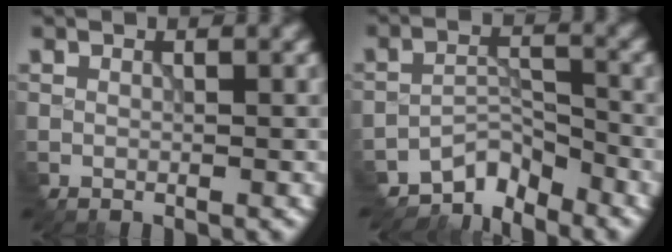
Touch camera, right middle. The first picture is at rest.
{"total": 4.2, "force": [-3.9, 1.3, 0.6], "torque": [-0.002, 0.006, -0.072]}